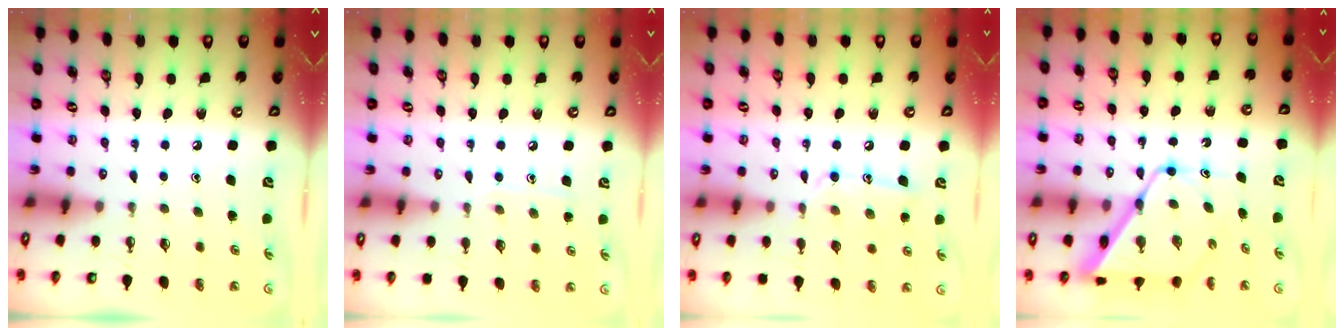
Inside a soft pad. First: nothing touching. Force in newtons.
{"total": 5.7, "press": 5.7, "slide": 0.7}
{"total": 11.1, "press": 11.0, "slide": 0.6}
{"total": 12.7, "press": 12.7, "slide": 0.8}